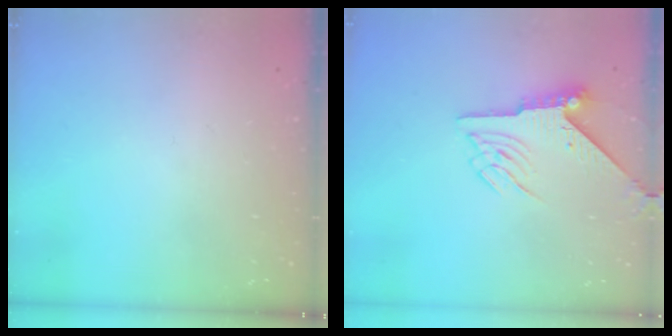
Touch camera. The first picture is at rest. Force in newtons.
{"total": 5.9, "press": 5.8, "slide": 0.7}